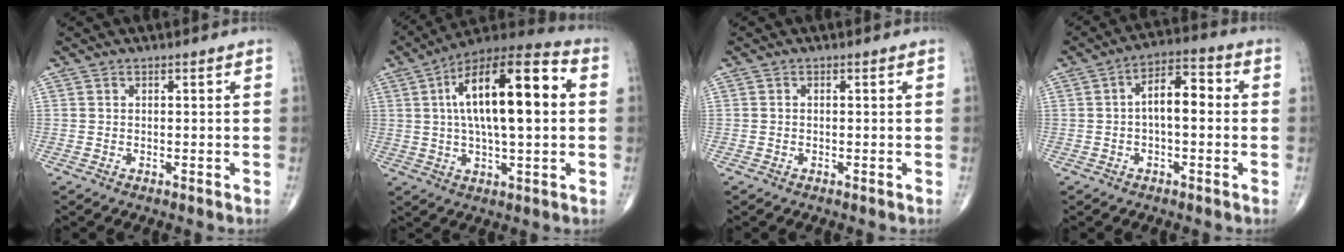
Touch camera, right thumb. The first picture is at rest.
{"total": 20.4, "force": [3.1, 7.2, 18.9], "torque": [-0.307, 0.024, 0.042]}
{"total": 0.0}
{"total": 8.2, "force": [0.2, 3.9, 7.2], "torque": [-0.105, 0.033, -0.007]}